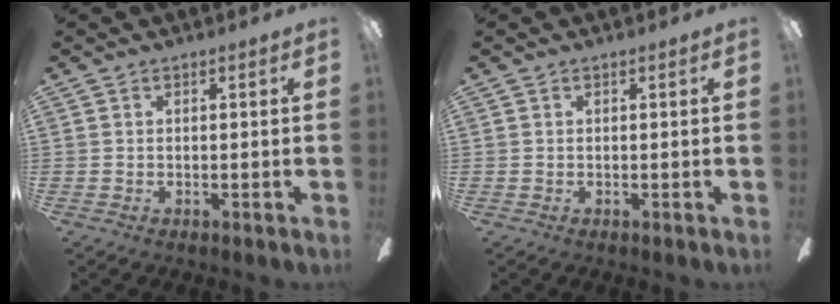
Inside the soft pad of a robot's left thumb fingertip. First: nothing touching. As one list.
[{"total": 0.0}]